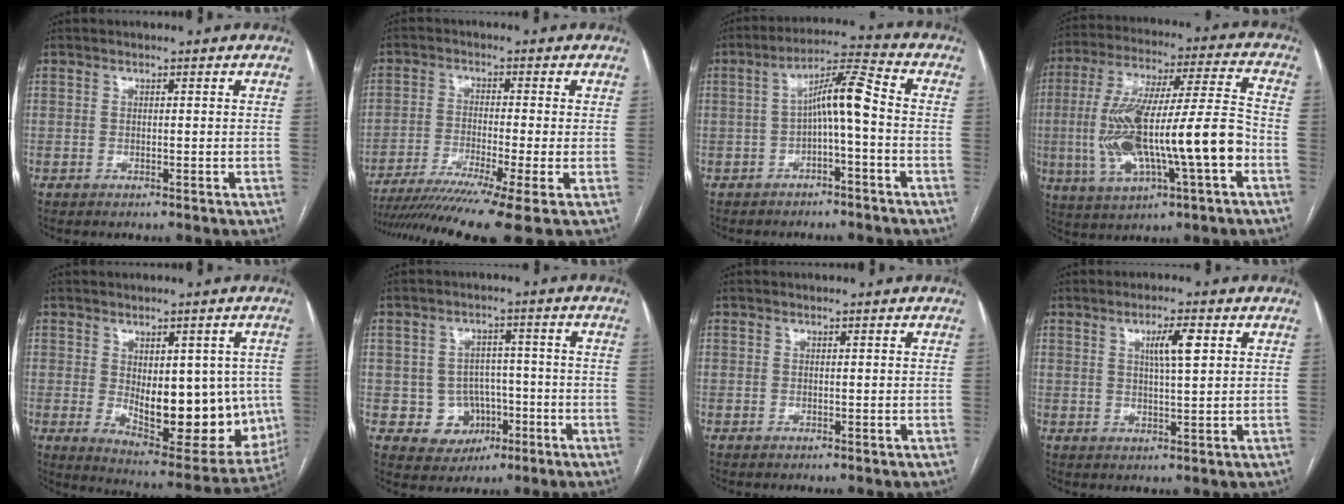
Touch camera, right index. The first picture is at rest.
{"total": 14.6, "force": [-11.0, -1.6, 9.5], "torque": [-0.148, -0.036, -0.176]}
{"total": 7.2, "force": [-1.1, 0.5, 7.1], "torque": [-0.123, 0.030, -0.020]}
{"total": 20.3, "force": [-4.2, 2.8, 19.7], "torque": [-0.382, 0.013, -0.062]}
{"total": 16.9, "force": [-1.0, 7.8, 14.9], "torque": [-0.197, -0.010, 0.011]}
{"total": 6.3, "force": [-1.9, 5.9, 1.3], "torque": [-0.012, 0.016, -0.017]}
{"total": 0.0}
{"total": 4.7, "force": [1.7, 0.4, 4.3], "torque": [-0.075, 0.002, 0.028]}